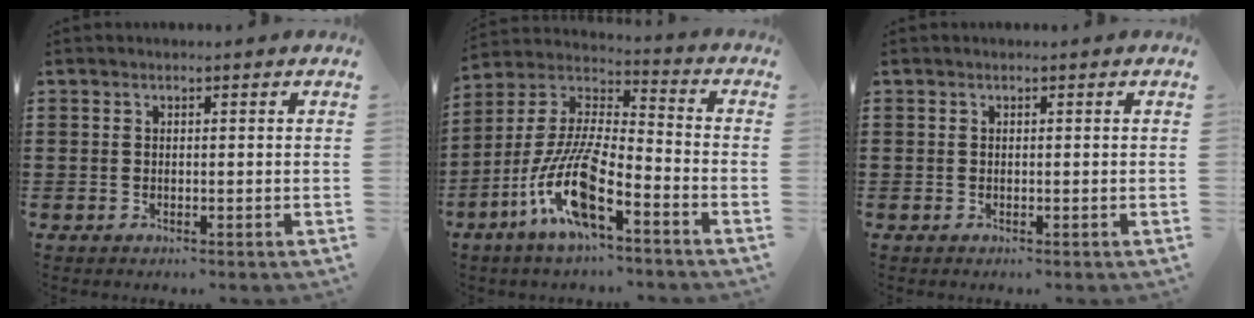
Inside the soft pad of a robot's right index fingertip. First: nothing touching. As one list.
[{"total": 12.5, "force": [-7.1, 3.0, 9.8], "torque": [-0.228, -0.015, -0.144]}, {"total": 0.0}]